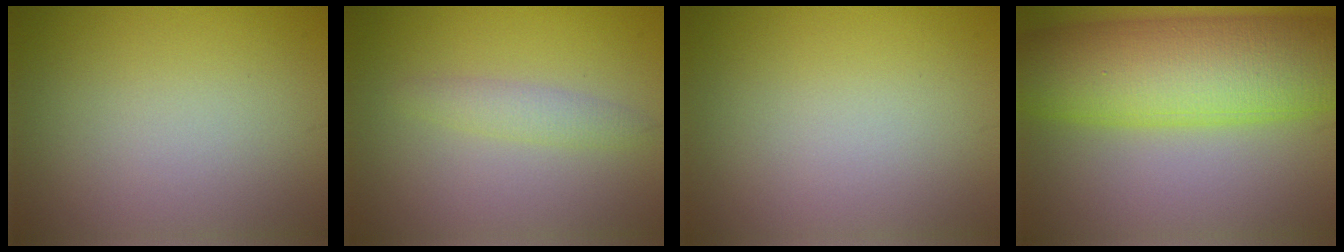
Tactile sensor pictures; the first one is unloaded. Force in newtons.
{"total": 1.9, "press": 1.9, "slide": 0.0}
{"total": 0.0}
{"total": 13.3, "press": 13.3, "slide": 0.5}